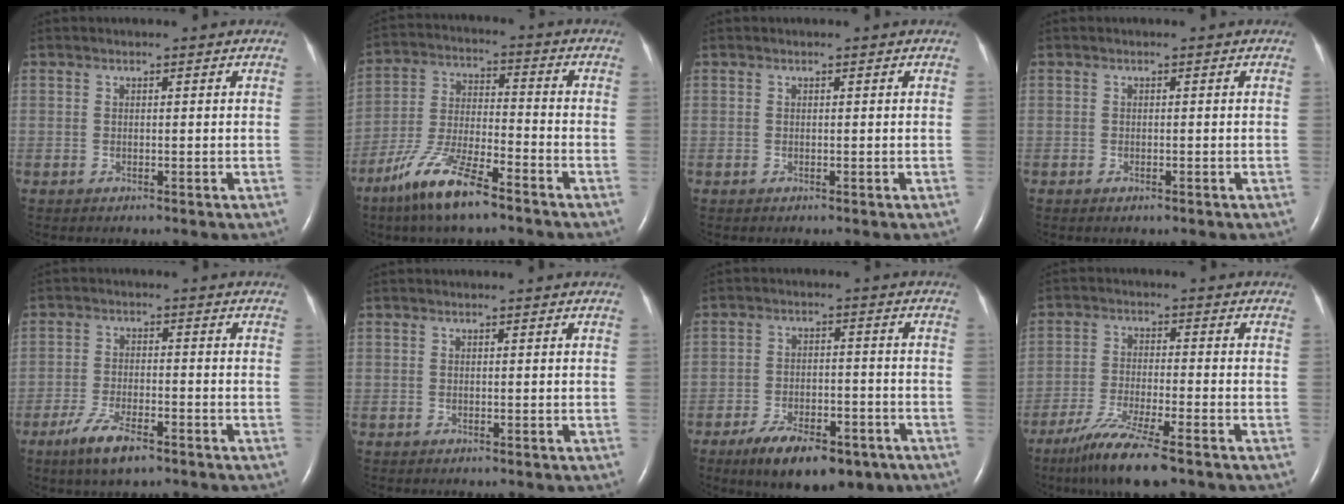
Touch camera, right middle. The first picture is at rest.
{"total": 11.7, "force": [-8.1, 2.0, 8.3], "torque": [-0.175, -0.017, -0.153]}
{"total": 0.0}
{"total": 0.5, "force": [-0.3, 0.2, 0.4], "torque": [-0.009, 0.000, -0.002]}
{"total": 6.5, "force": [-4.3, 1.6, 4.6], "torque": [-0.100, -0.009, -0.074]}
{"total": 0.0}
{"total": 12.3, "force": [-8.2, 5.1, 7.5], "torque": [-0.115, -0.003, -0.124]}
{"total": 9.7, "force": [-6.9, 0.2, 6.8], "torque": [-0.130, -0.031, -0.123]}